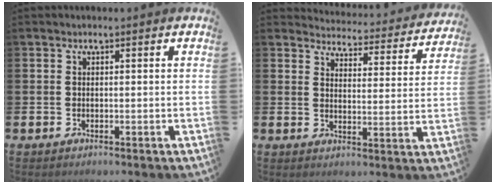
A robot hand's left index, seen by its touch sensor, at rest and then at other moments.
{"total": 3.9, "force": [3.9, 0.6, 0.3], "torque": [-0.021, -0.037, 0.061]}